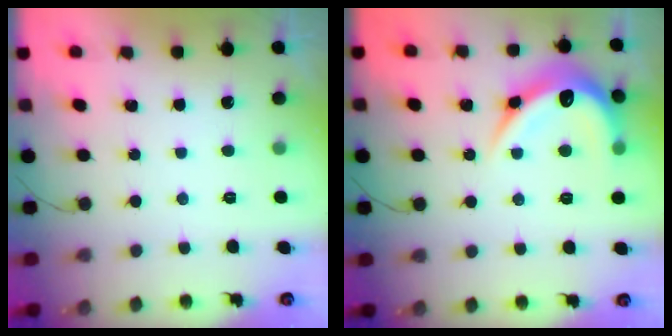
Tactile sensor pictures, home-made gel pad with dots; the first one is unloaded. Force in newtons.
{"total": 15.0, "press": 15.0, "slide": 0.3}